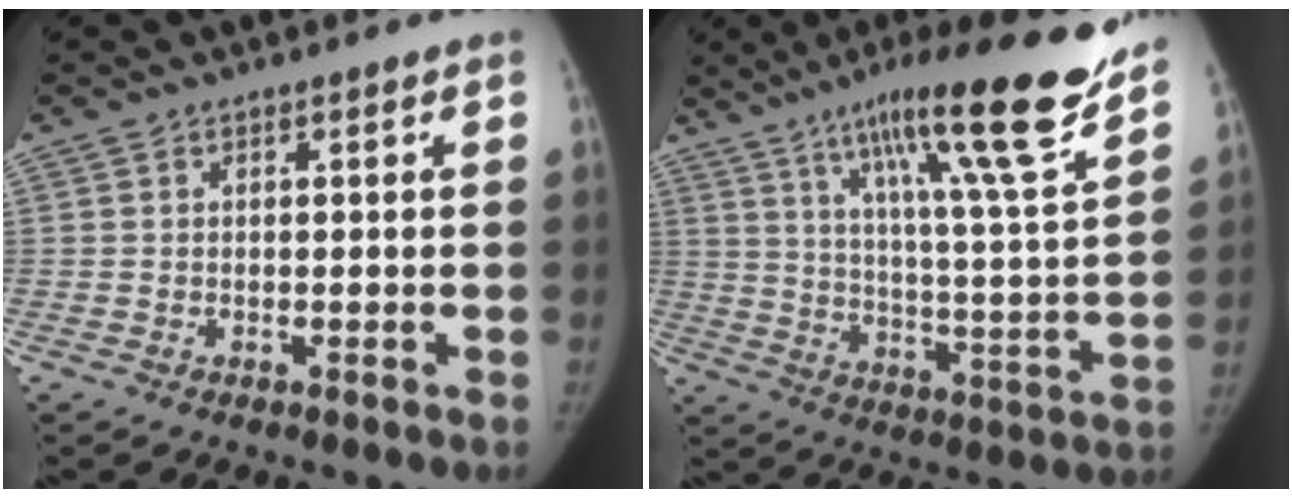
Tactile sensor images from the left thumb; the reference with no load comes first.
{"total": 23.8, "force": [16.9, 1.6, 16.7], "torque": [-0.238, -0.076, 0.262]}